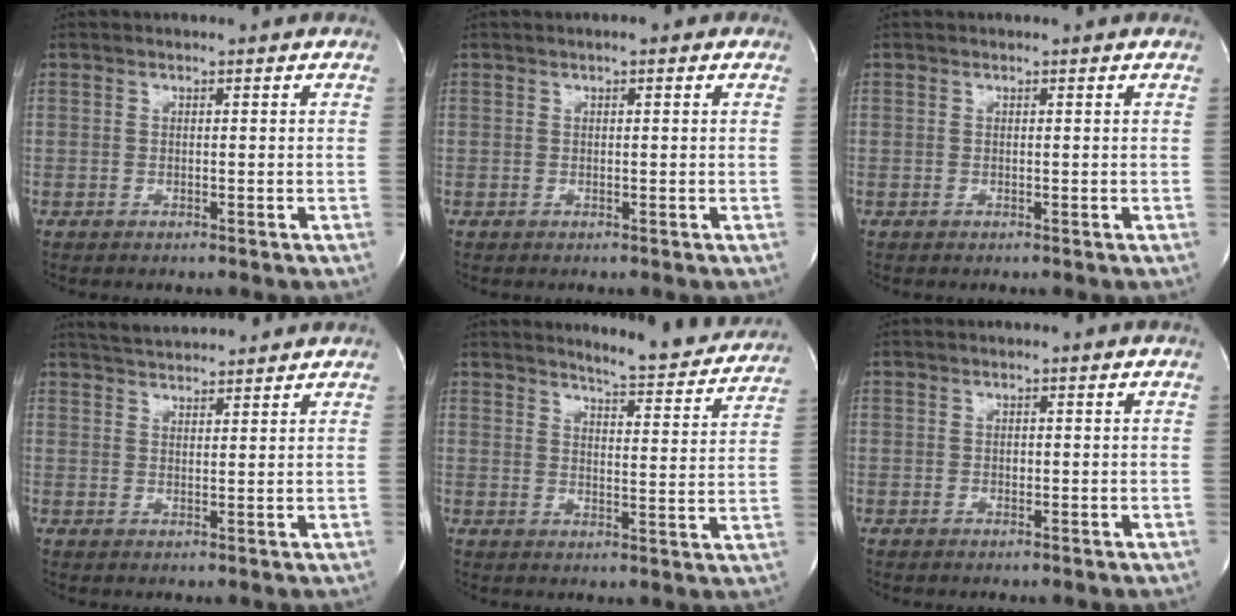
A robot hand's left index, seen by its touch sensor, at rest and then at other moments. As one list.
[{"total": 1.3, "force": [0.6, 0.4, 1.0], "torque": [-0.019, 0.004, 0.004]}, {"total": 0.0}, {"total": 6.2, "force": [6.0, 0.3, 1.5], "torque": [-0.035, 0.028, 0.097]}, {"total": 11.8, "force": [11.4, 1.2, 3.0], "torque": [-0.036, -0.037, 0.128]}, {"total": 0.5, "force": [-0.1, 0.4, 0.3], "torque": [-0.005, 0.002, -0.001]}]